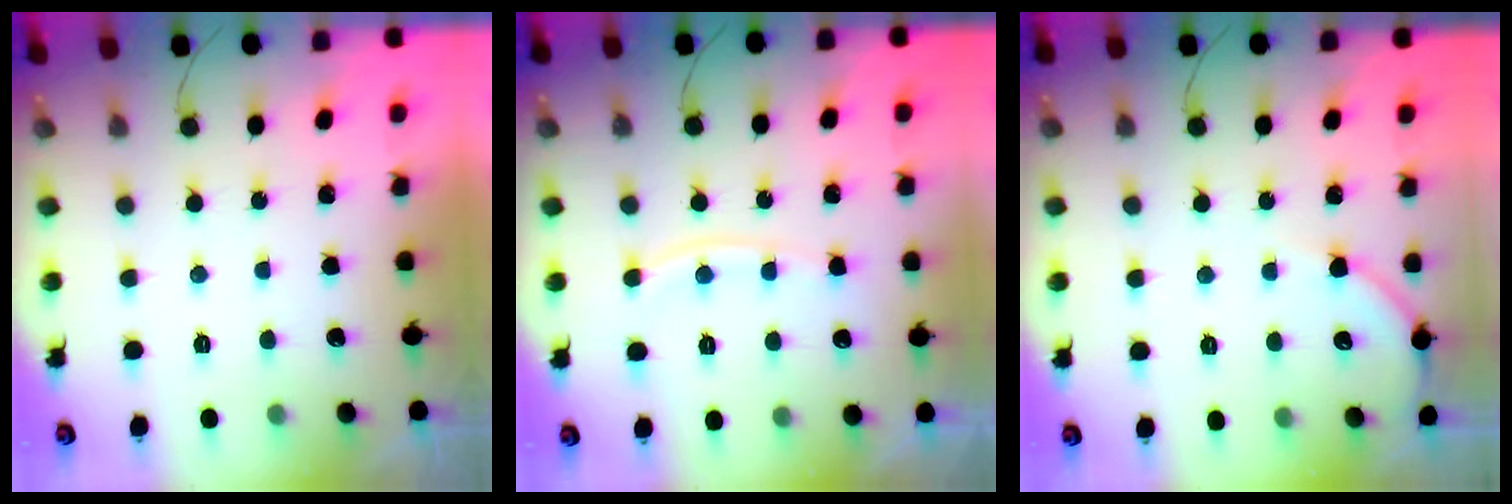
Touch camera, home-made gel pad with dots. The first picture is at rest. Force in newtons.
{"total": 8.9, "press": 8.9, "slide": 1.2}
{"total": 6.7, "press": 6.6, "slide": 0.9}